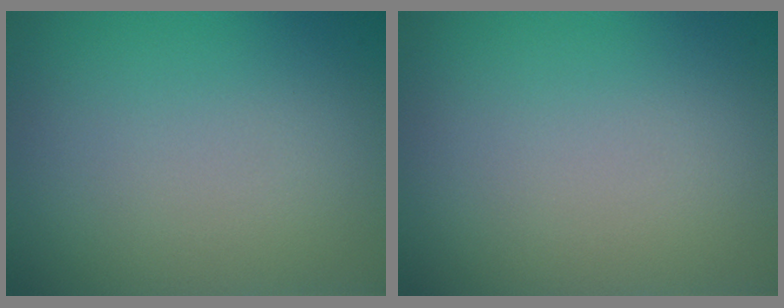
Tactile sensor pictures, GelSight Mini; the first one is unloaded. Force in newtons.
{"total": 0.0}